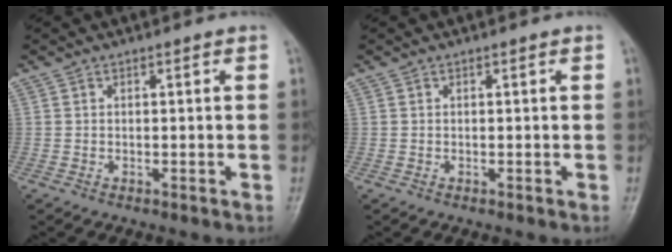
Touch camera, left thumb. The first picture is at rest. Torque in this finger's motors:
{"motor_torque": [0.00, 0.00, -0.01, -0.02, 0.00]}